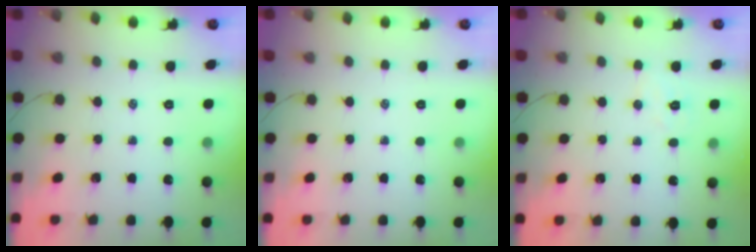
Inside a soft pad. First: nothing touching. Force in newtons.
{"total": 0.0}
{"total": 4.7, "press": 4.6, "slide": 1.0}